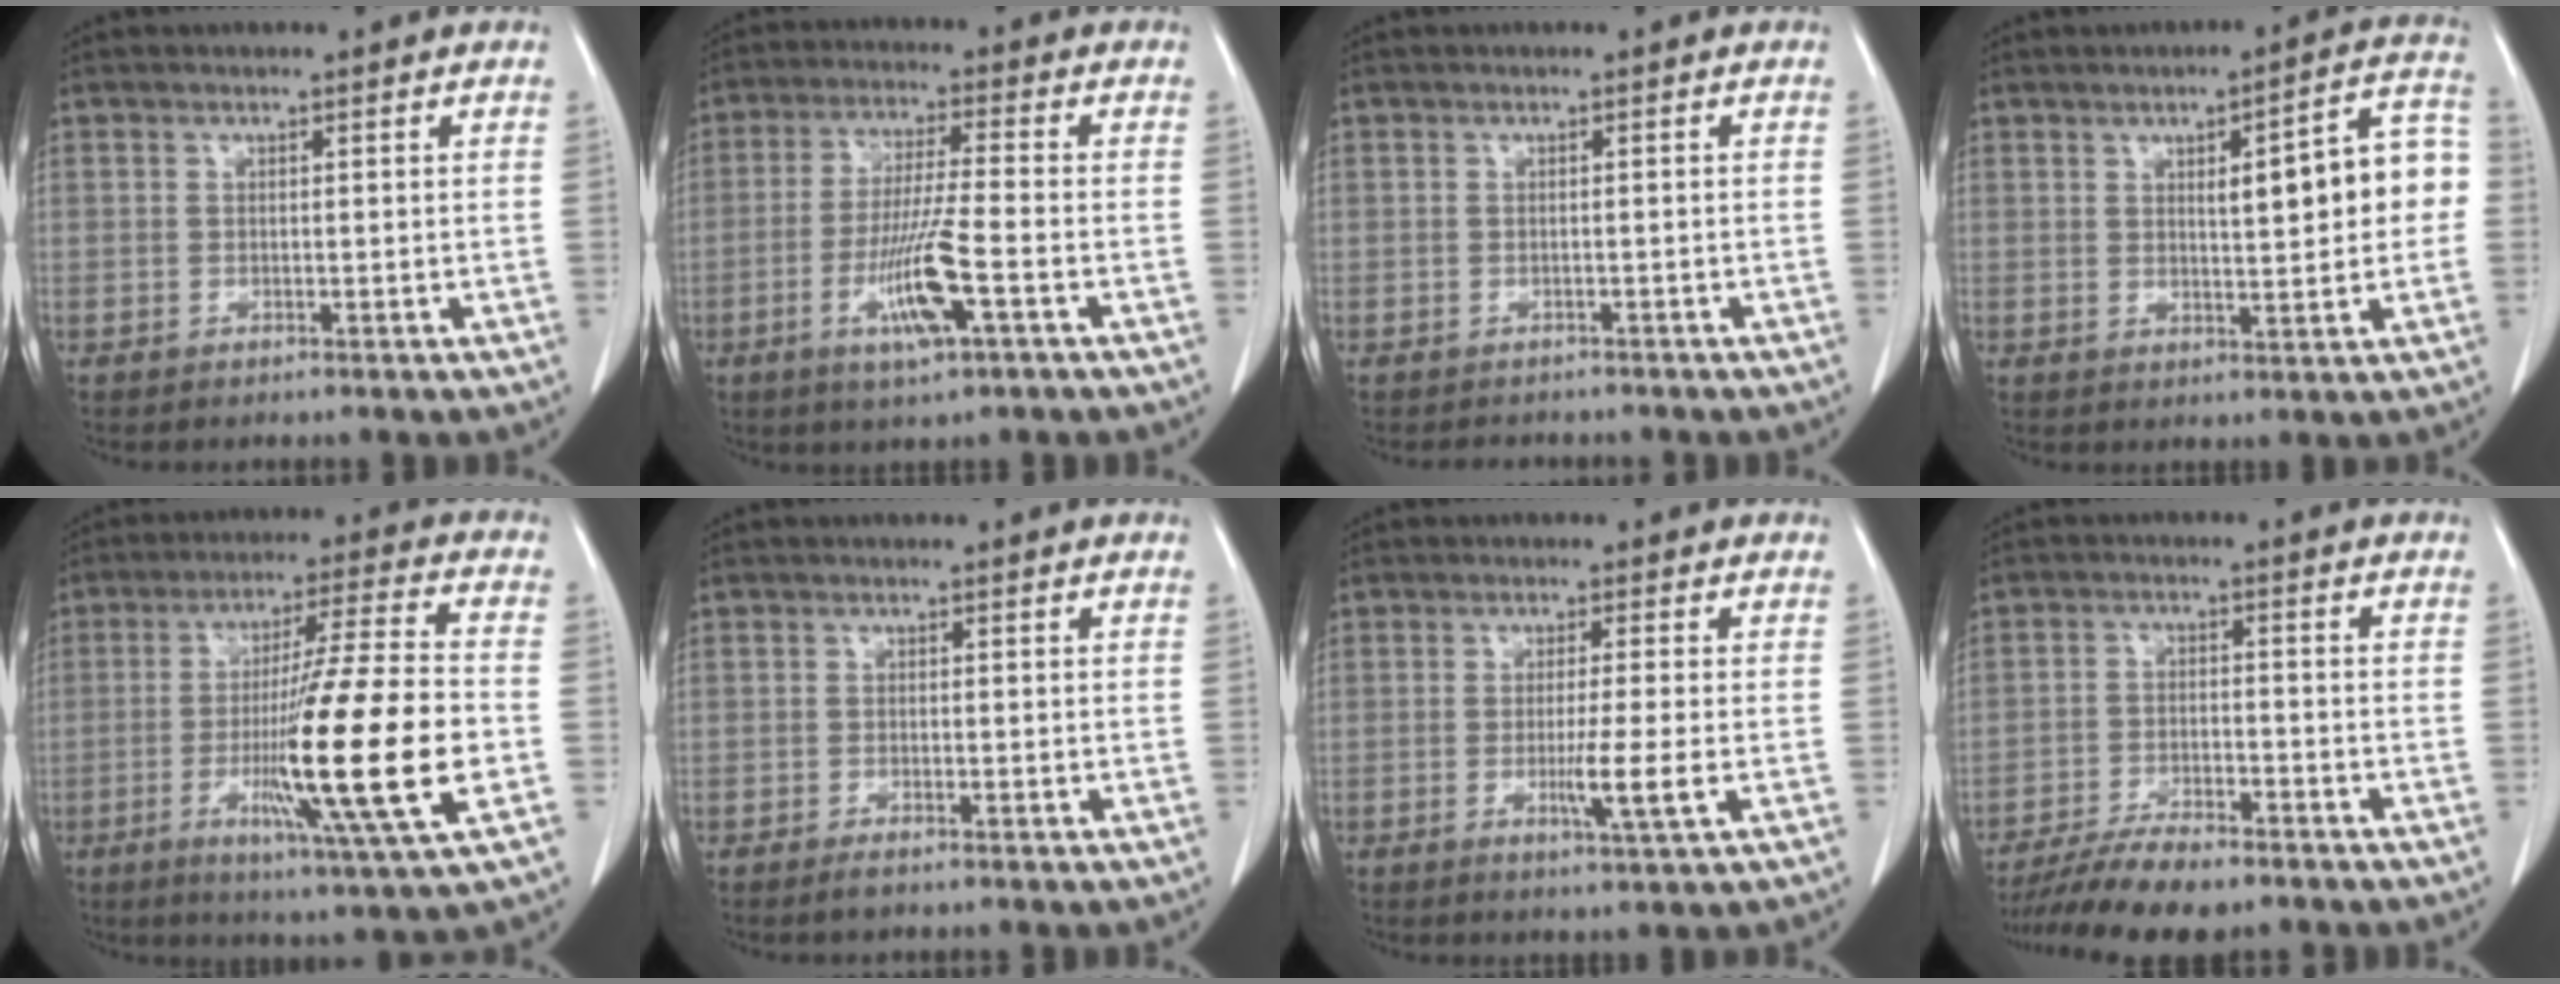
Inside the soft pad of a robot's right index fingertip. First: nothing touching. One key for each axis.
{"total": 9.5, "fx": -3.6, "fy": 0.2, "fz": 8.8, "tx": -0.170, "ty": -0.013, "tz": -0.069}
{"total": 3.0, "fx": -2.7, "fy": 1.3, "fz": 0.3, "tx": -0.010, "ty": -0.001, "tz": -0.036}
{"total": 10.5, "fx": 1.0, "fy": 2.4, "fz": 10.2, "tx": -0.130, "ty": 0.031, "tz": 0.014}
{"total": 19.2, "fx": -4.3, "fy": -0.8, "fz": 18.7, "tx": -0.322, "ty": -0.020, "tz": -0.077}
{"total": 1.4, "fx": -1.2, "fy": 0.2, "fz": 0.8, "tx": -0.018, "ty": -0.003, "tz": -0.018}
{"total": 5.1, "fx": -1.3, "fy": -0.7, "fz": 4.9, "tx": -0.085, "ty": -0.014, "tz": -0.023}
{"total": 10.1, "fx": -8.6, "fy": 1.7, "fz": 5.1, "tx": -0.082, "ty": -0.022, "tz": -0.142}